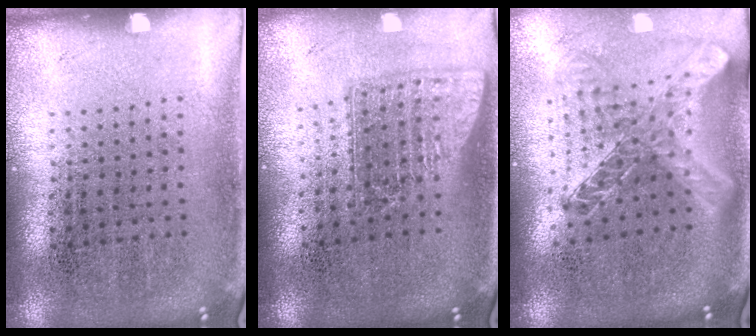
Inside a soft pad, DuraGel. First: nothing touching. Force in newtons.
{"total": 1.6, "press": 1.2, "slide": 1.0}
{"total": 1.6, "press": 1.4, "slide": 0.8}